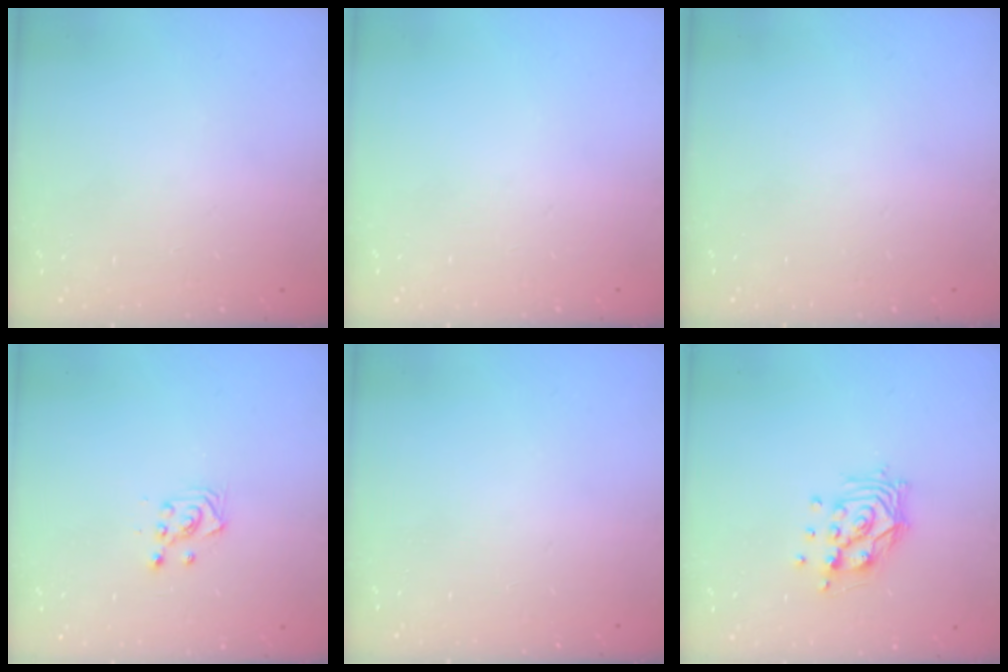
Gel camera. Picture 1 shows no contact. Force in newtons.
{"total": 0.0}
{"total": 0.0}
{"total": 3.0, "press": 2.9, "slide": 0.8}
{"total": 0.0}
{"total": 10.1, "press": 10.0, "slide": 1.1}